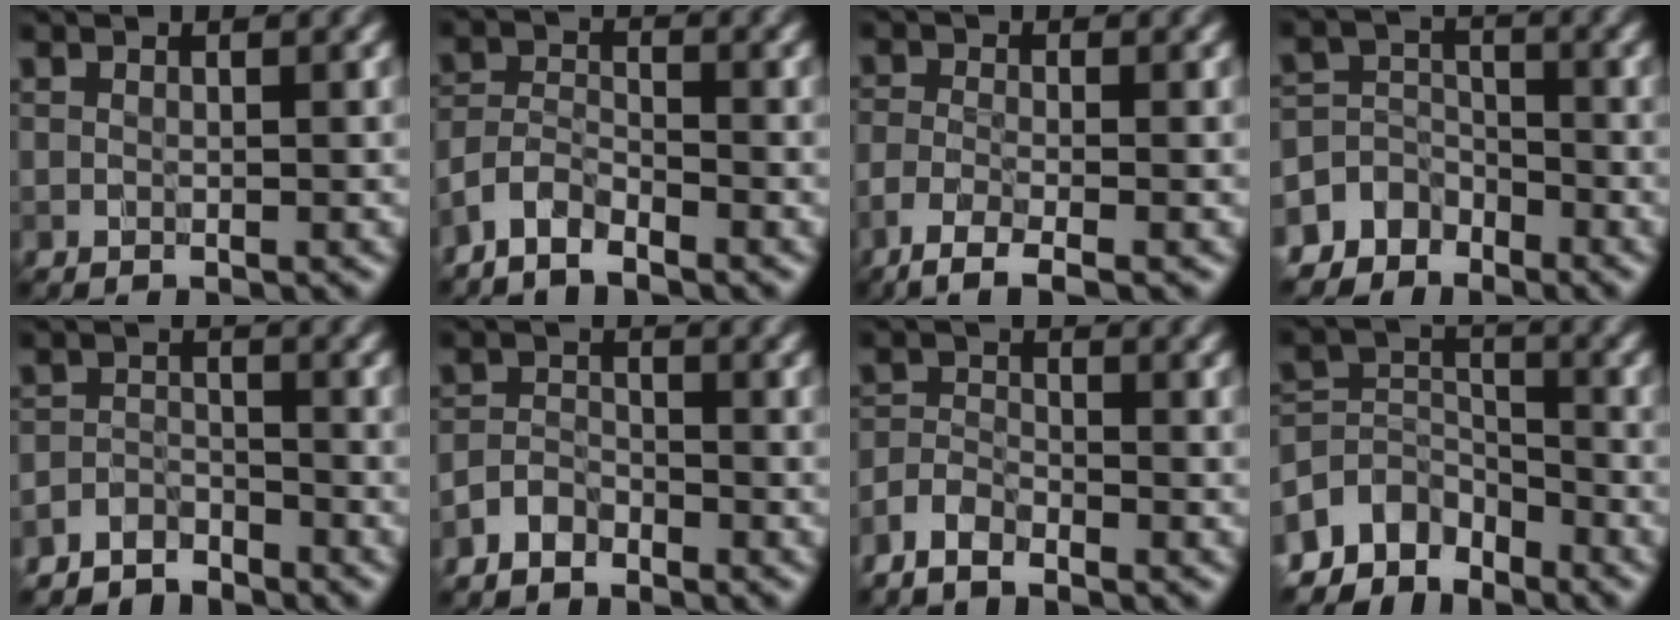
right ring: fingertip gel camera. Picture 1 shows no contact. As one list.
[{"total": 2.5, "force": [-2.2, 0.6, 0.9], "torque": [-0.018, 0.007, -0.054]}, {"total": 2.9, "force": [-2.0, 0.5, 2.0], "torque": [-0.041, -0.006, -0.049]}, {"total": 4.5, "force": [-3.5, 2.9, -0.3], "torque": [0.032, 0.004, -0.070]}, {"total": 3.1, "force": [-2.9, 1.0, 0.0], "torque": [0.007, 0.003, -0.064]}, {"total": 2.0, "force": [-1.6, 1.0, 0.4], "torque": [-0.003, 0.008, -0.036]}, {"total": 2.1, "force": [-1.9, 0.6, 0.7], "torque": [-0.013, 0.003, -0.047]}, {"total": 4.8, "force": [-3.8, 2.7, 1.1], "torque": [-0.007, 0.001, -0.083]}]